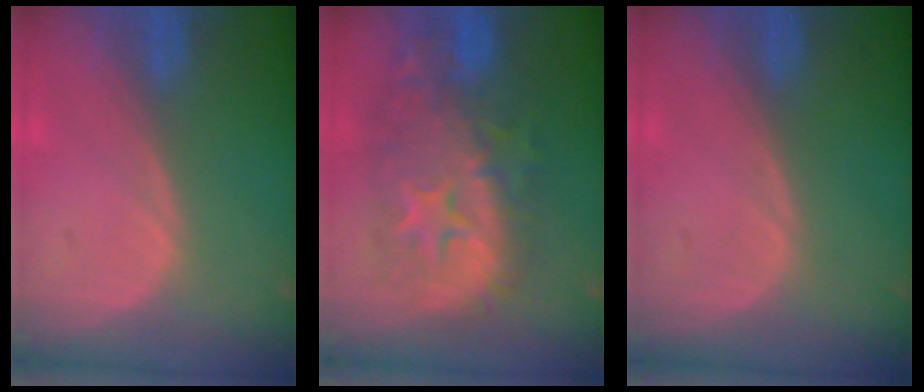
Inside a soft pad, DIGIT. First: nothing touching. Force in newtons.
{"total": 12.0, "press": 11.9, "slide": 1.2}
{"total": 0.0}